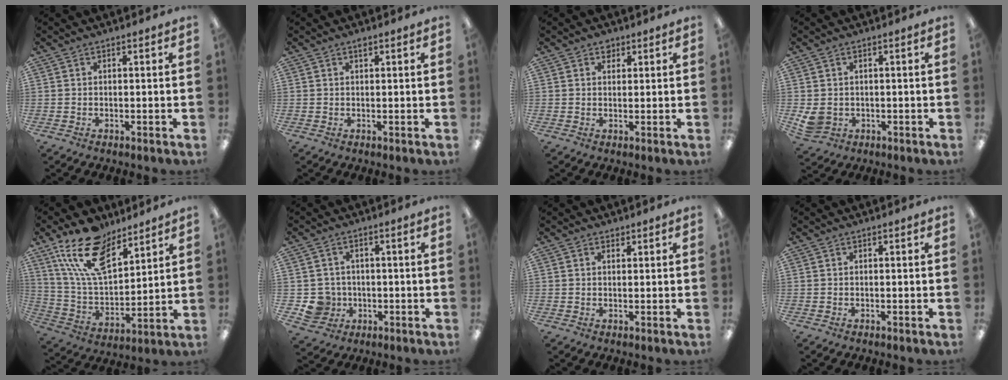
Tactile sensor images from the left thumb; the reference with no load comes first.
{"total": 1.0, "force": [0.6, 0.3, 0.7], "torque": [-0.006, -0.003, 0.010]}
{"total": 1.8, "force": [1.2, 1.2, 0.5], "torque": [0.006, -0.006, 0.020]}
{"total": 4.0, "force": [0.0, 3.4, 2.1], "torque": [-0.043, -0.004, 0.000]}
{"total": 17.9, "force": [11.8, 8.7, 10.3], "torque": [-0.205, -0.046, 0.217]}
{"total": 5.8, "force": [-1.0, 5.6, 1.1], "torque": [-0.034, 0.007, -0.014]}
{"total": 0.8, "force": [0.7, 0.3, 0.2], "torque": [0.005, -0.004, 0.013]}
{"total": 0.0}